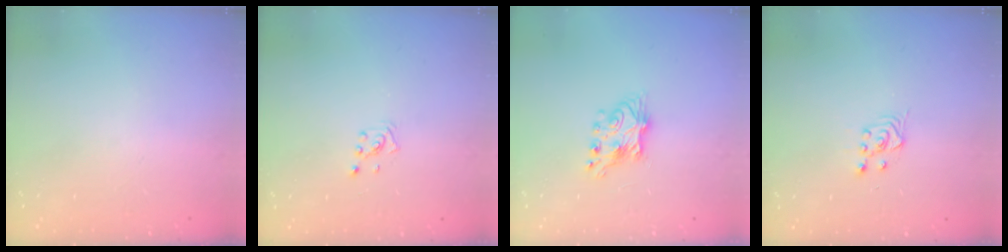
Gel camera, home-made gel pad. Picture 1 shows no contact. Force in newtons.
{"total": 2.0, "press": 2.0, "slide": 0.6}
{"total": 7.6, "press": 7.6, "slide": 0.7}
{"total": 3.3, "press": 2.9, "slide": 1.5}